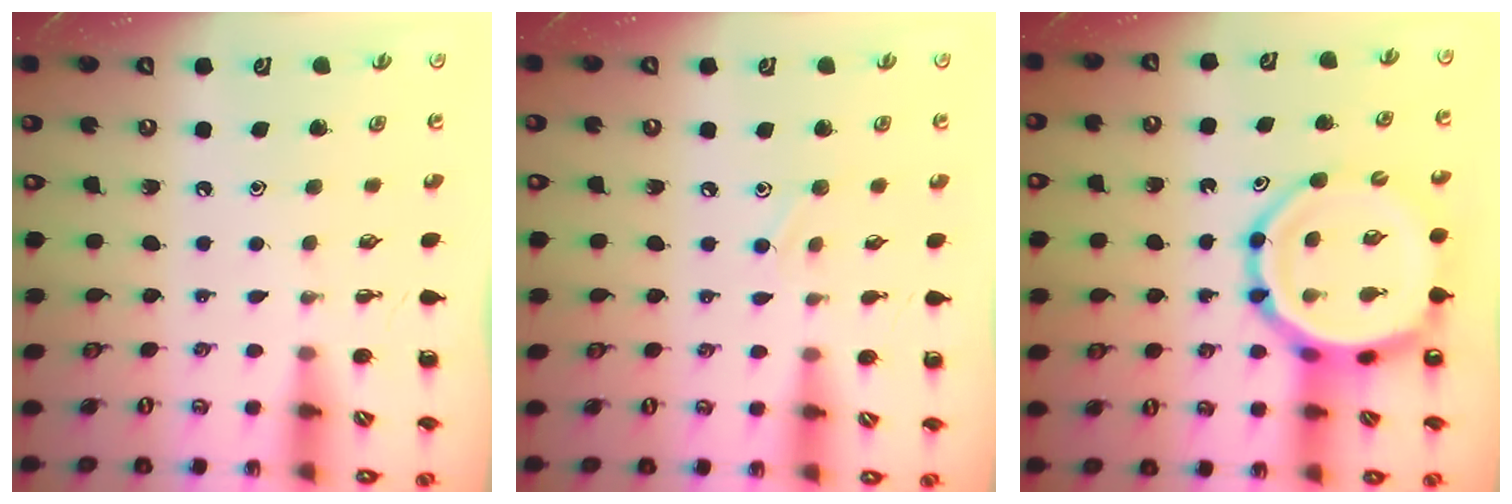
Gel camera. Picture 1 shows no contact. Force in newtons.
{"total": 6.1, "press": 5.8, "slide": 1.9}
{"total": 13.5, "press": 13.1, "slide": 3.3}